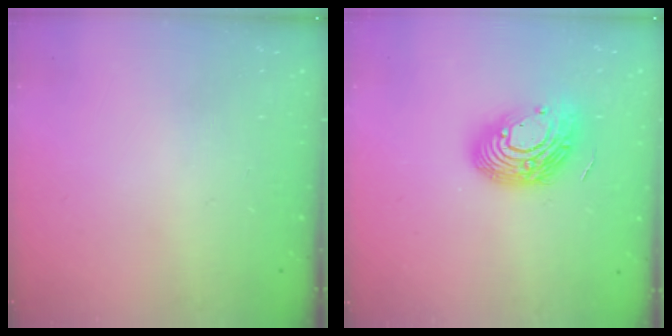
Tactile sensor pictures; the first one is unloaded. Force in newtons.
{"total": 14.8, "press": 14.8, "slide": 1.0}